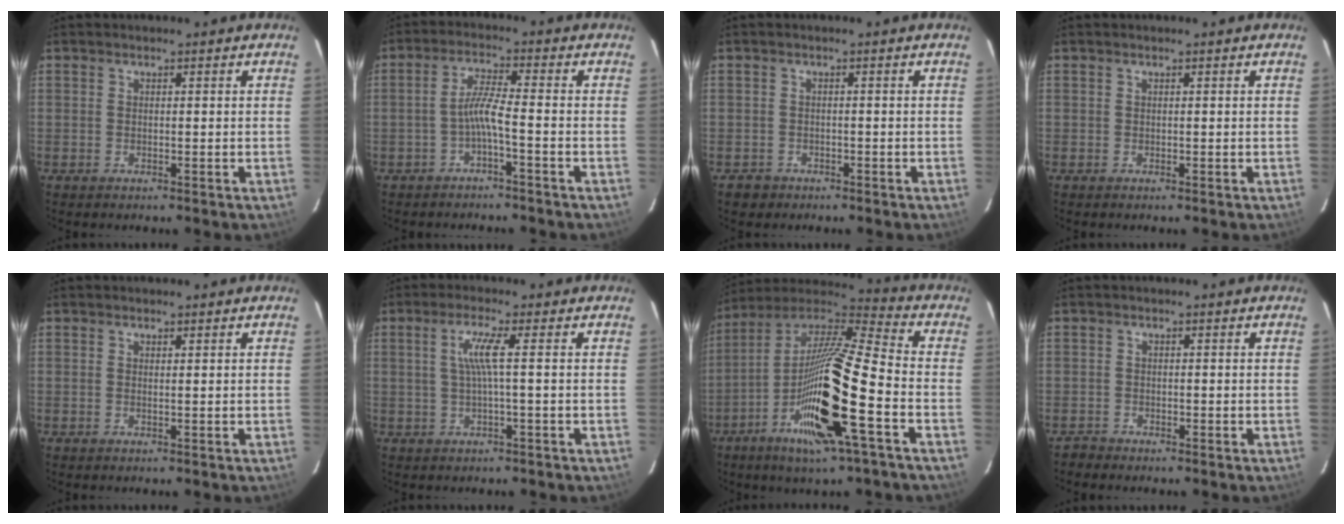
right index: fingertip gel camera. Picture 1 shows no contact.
{"total": 3.9, "force": [-2.0, -0.4, 3.3], "torque": [-0.078, 0.009, -0.038]}
{"total": 2.4, "force": [-1.4, 1.9, 0.2], "torque": [-0.011, 0.005, -0.020]}
{"total": 0.0}
{"total": 0.5, "force": [0.5, -0.1, 0.2], "torque": [-0.009, -0.005, 0.005]}
{"total": 4.0, "force": [0.2, -0.8, 3.9], "torque": [-0.078, 0.000, 0.007]}
{"total": 21.2, "force": [-8.2, 2.6, 19.4], "torque": [-0.366, -0.032, -0.167]}
{"total": 1.6, "force": [-1.2, 0.9, -0.4], "torque": [0.002, 0.008, -0.024]}